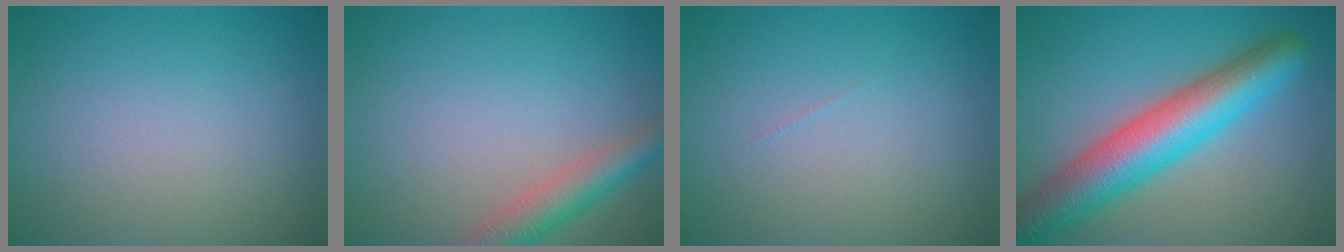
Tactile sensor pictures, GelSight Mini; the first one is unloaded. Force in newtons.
{"total": 3.9, "press": 3.9, "slide": 0.3}
{"total": 0.0}
{"total": 8.9, "press": 8.9, "slide": 0.4}